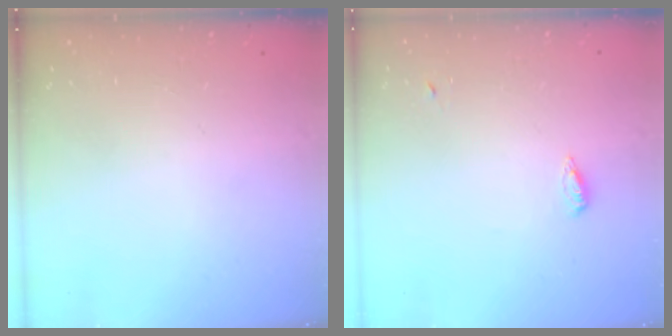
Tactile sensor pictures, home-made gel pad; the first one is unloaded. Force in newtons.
{"total": 3.1, "press": 3.0, "slide": 0.7}